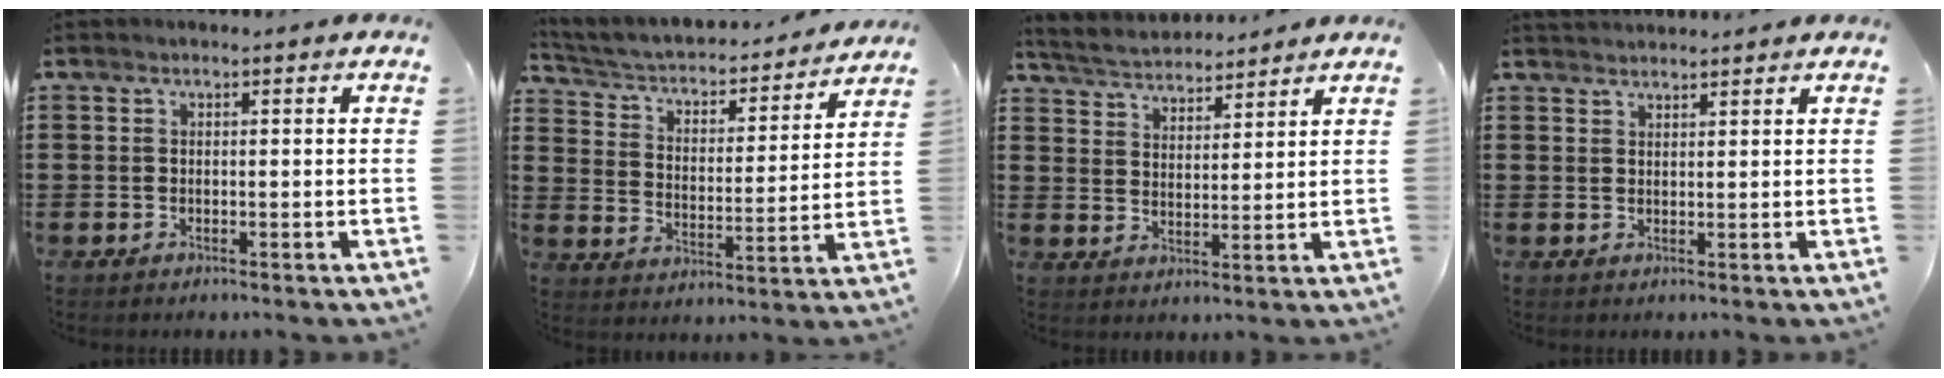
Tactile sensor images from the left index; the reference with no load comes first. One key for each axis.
{"total": 3.2, "fx": 2.6, "fy": 1.2, "fz": 1.2, "tx": -0.044, "ty": -0.024, "tz": 0.034}
{"total": 4.1, "fx": 4.0, "fy": 0.6, "fz": 0.2, "tx": -0.024, "ty": -0.018, "tz": 0.070}
{"total": 1.7, "fx": 1.7, "fy": 0.1, "fz": 0.0, "tx": -0.004, "ty": 0.003, "tz": 0.033}